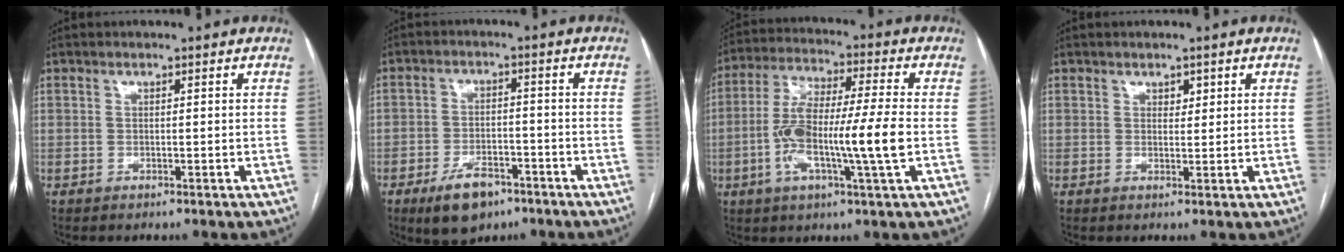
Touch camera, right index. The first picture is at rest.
{"total": 7.5, "force": [-4.8, 3.8, 4.2], "torque": [-0.078, -0.001, -0.074]}
{"total": 14.3, "force": [-2.7, 0.6, 14.0], "torque": [-0.270, 0.004, -0.055]}
{"total": 1.3, "force": [0.7, 0.8, 0.7], "torque": [-0.009, -0.001, 0.011]}